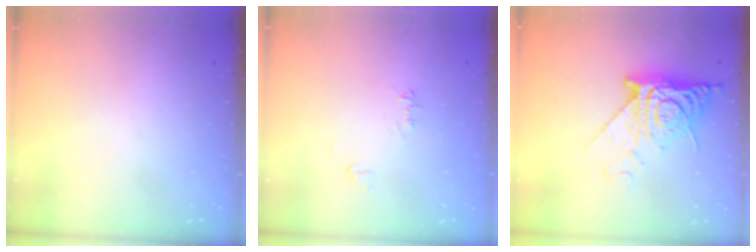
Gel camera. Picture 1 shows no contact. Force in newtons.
{"total": 5.3, "press": 5.3, "slide": 0.6}
{"total": 11.9, "press": 11.9, "slide": 1.4}